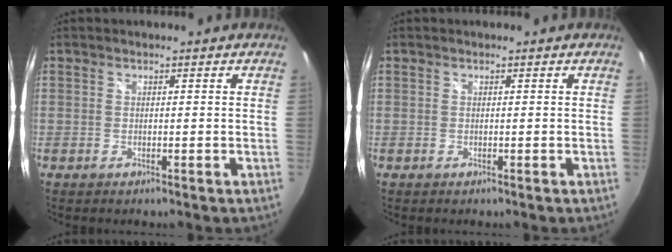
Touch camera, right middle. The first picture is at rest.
{"total": 0.0}